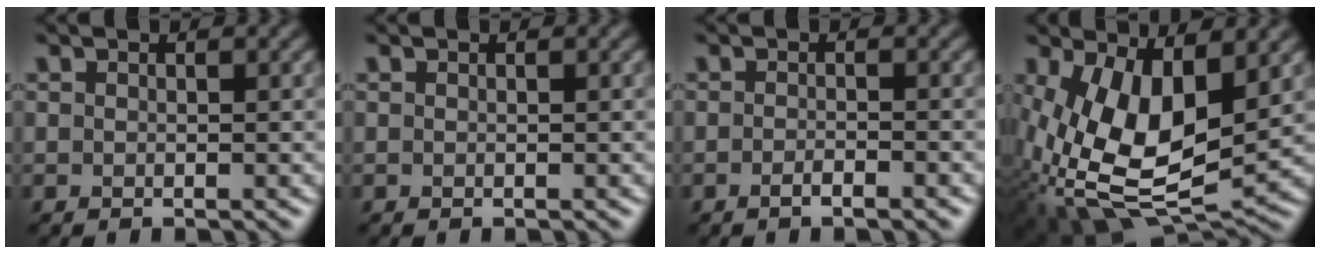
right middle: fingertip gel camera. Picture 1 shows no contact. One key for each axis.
{"total": 0.0}
{"total": 1.7, "fx": -1.1, "fy": 0.3, "fz": 1.2, "tx": -0.014, "ty": 0.002, "tz": -0.020}
{"total": 12.9, "fx": 0.7, "fy": 7.1, "fz": 10.8, "tx": -0.214, "ty": -0.032, "tz": 0.017}